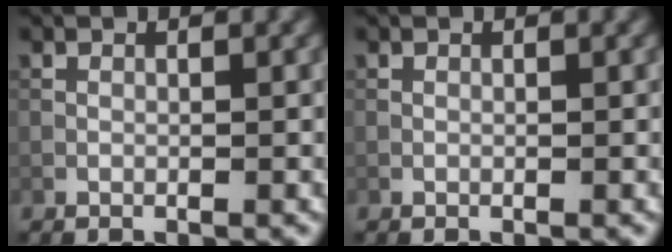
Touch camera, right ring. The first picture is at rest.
{"total": 0.0}